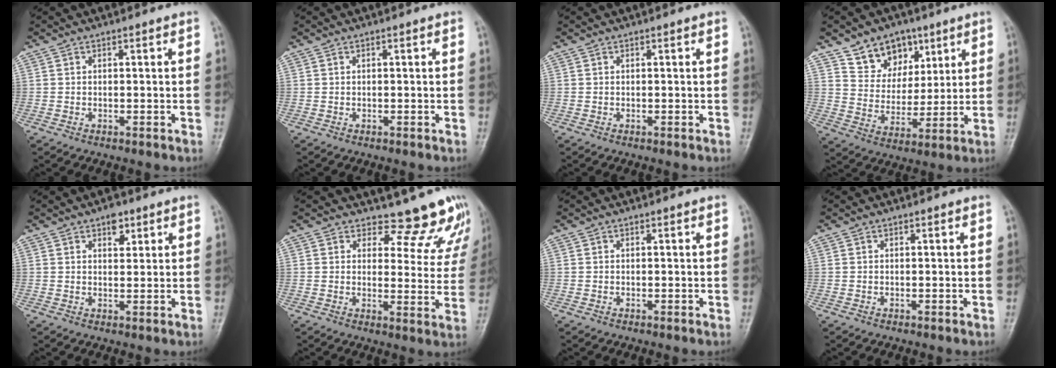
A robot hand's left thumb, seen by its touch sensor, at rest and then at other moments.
{"total": 0.0}
{"total": 0.0}
{"total": 10.9, "force": [6.8, 7.7, 3.6], "torque": [-0.017, -0.040, 0.123]}
{"total": 3.3, "force": [2.0, 1.9, 1.9], "torque": [-0.011, -0.008, 0.028]}
{"total": 11.0, "force": [10.3, 3.8, 0.5], "torque": [0.040, -0.093, 0.102]}
{"total": 0.0}
{"total": 0.0}